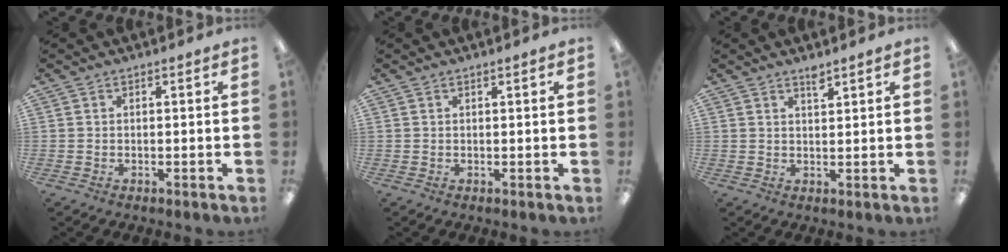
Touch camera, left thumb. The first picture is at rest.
{"total": 0.7, "force": [0.4, 0.0, 0.5], "torque": [-0.010, 0.000, 0.007]}
{"total": 2.1, "force": [1.9, 0.2, 0.8], "torque": [-0.012, -0.007, 0.033]}